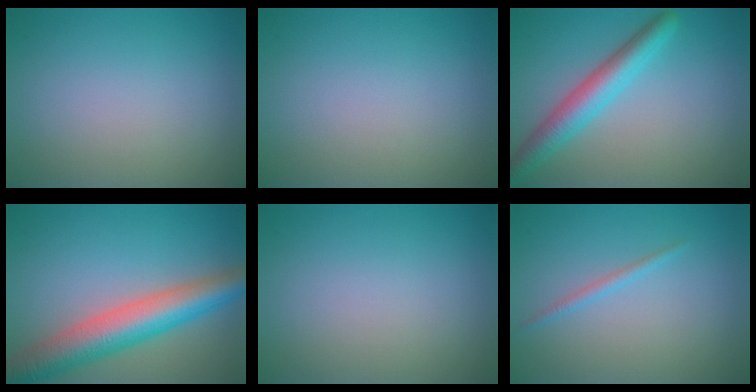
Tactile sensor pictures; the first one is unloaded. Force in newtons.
{"total": 0.0}
{"total": 4.3, "press": 4.3, "slide": 0.2}
{"total": 7.7, "press": 7.7, "slide": 0.4}
{"total": 0.0}
{"total": 1.0, "press": 1.0, "slide": 0.0}